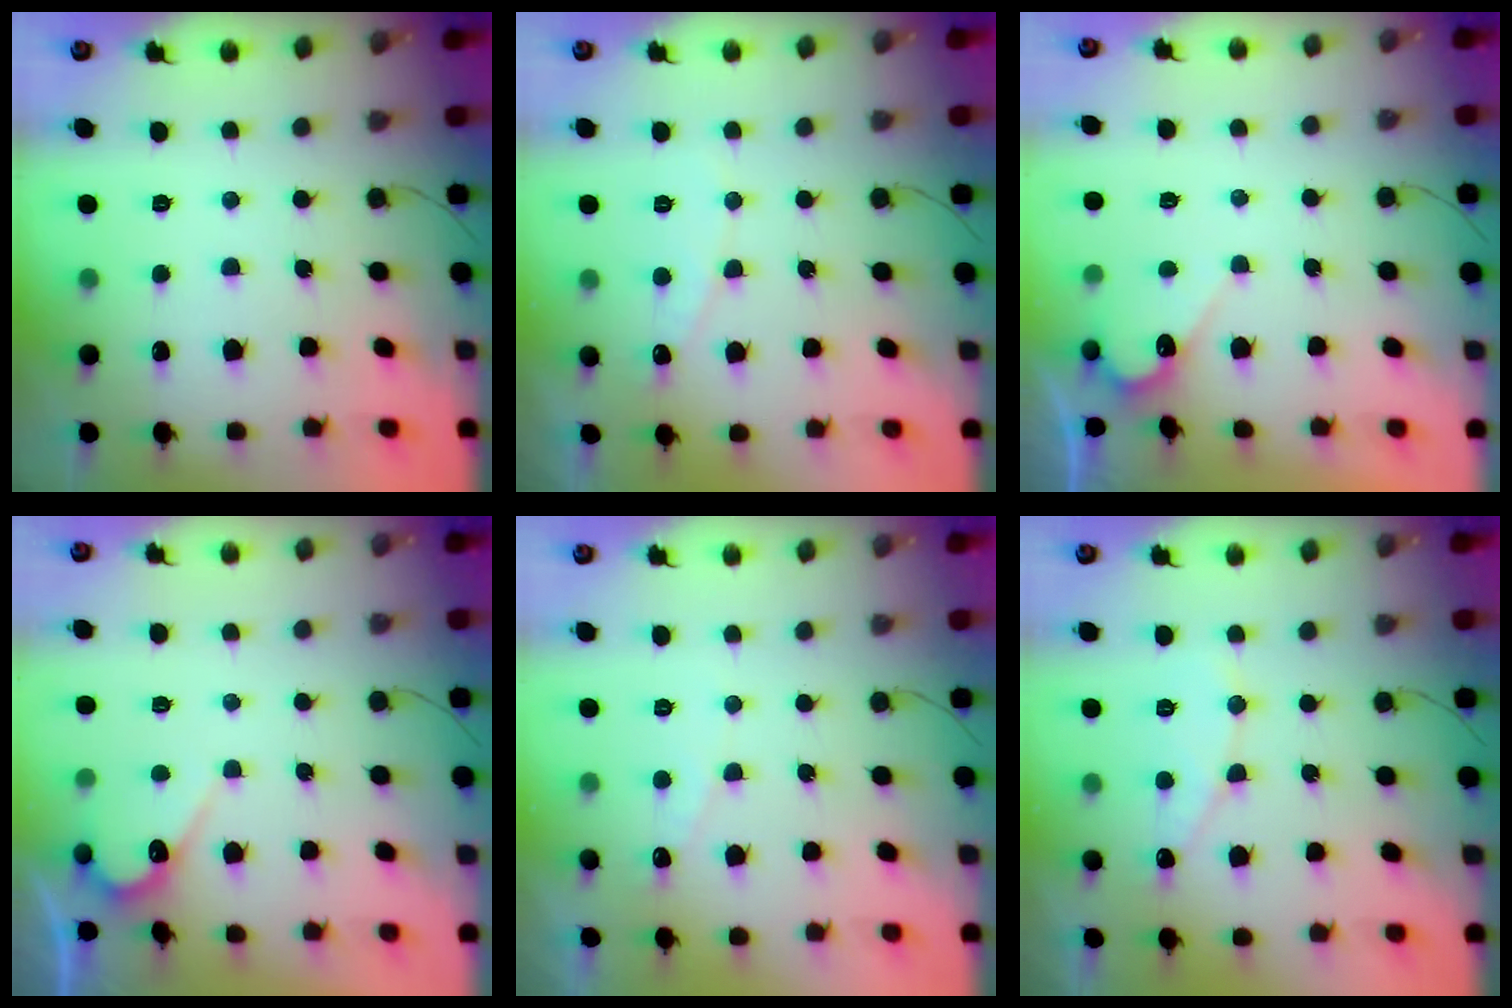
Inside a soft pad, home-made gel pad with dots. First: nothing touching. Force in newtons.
{"total": 4.5, "press": 4.5, "slide": 0.4}
{"total": 4.9, "press": 4.9, "slide": 0.3}
{"total": 5.9, "press": 5.9, "slide": 0.2}
{"total": 2.7, "press": 2.7, "slide": 0.1}
{"total": 7.1, "press": 7.0, "slide": 0.4}